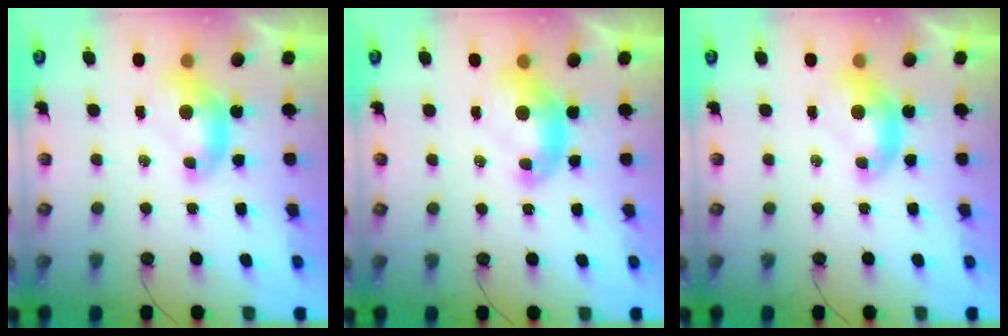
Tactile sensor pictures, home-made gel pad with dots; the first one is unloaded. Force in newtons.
{"total": 1.2, "press": 1.1, "slide": 0.6}
{"total": 0.0}